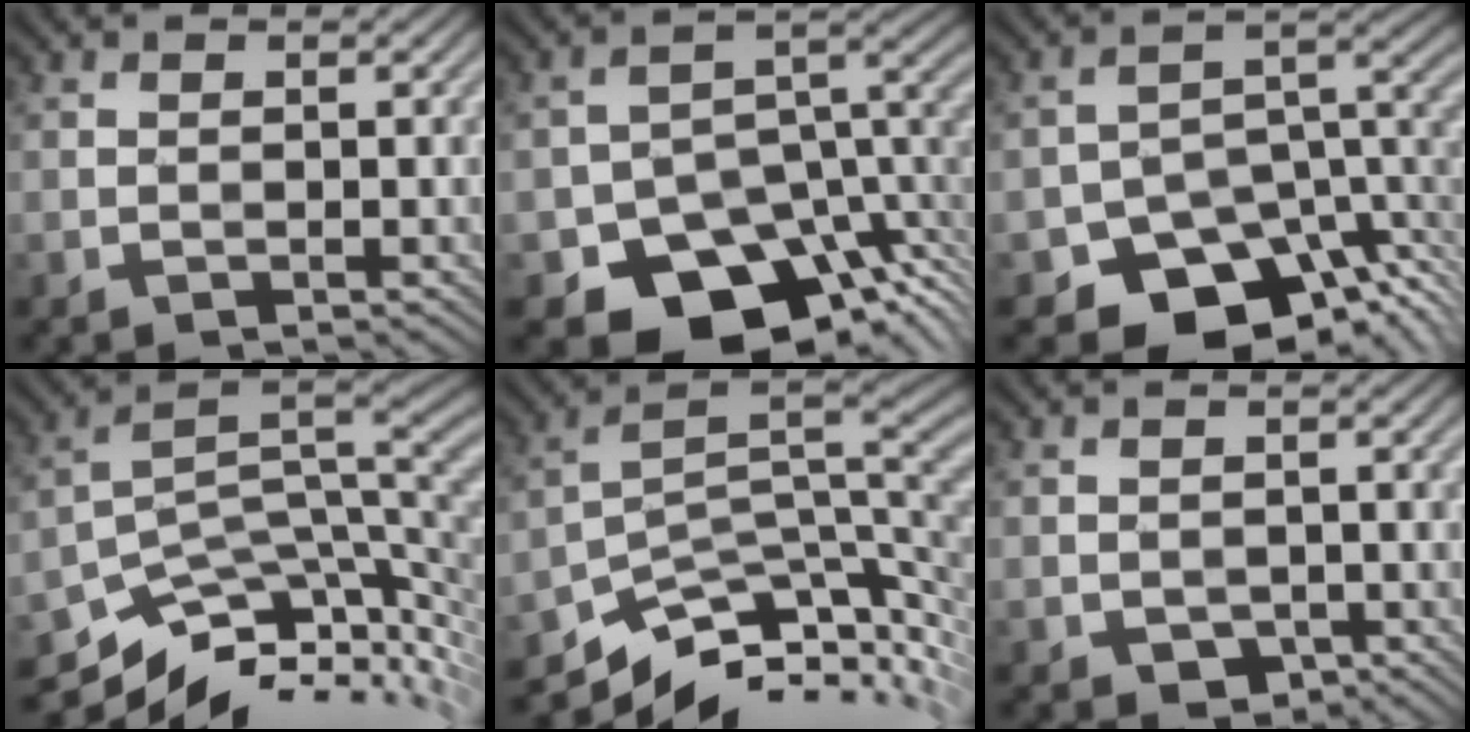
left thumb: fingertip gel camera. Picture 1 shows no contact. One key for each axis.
{"total": 14.3, "fx": -8.5, "fy": 8.6, "fz": 7.6, "tx": -0.117, "ty": -0.036, "tz": -0.119}
{"total": 12.8, "fx": -8.4, "fy": 7.3, "fz": 6.4, "tx": -0.088, "ty": -0.025, "tz": -0.130}
{"total": 11.6, "fx": -4.1, "fy": 5.5, "fz": 9.4, "tx": -0.173, "ty": -0.016, "tz": -0.058}
{"total": 10.6, "fx": -4.5, "fy": 5.3, "fz": 7.9, "tx": -0.137, "ty": -0.012, "tz": -0.068}
{"total": 2.3, "fx": -0.9, "fy": 1.8, "fz": 1.2, "tx": -0.028, "ty": -0.013, "tz": -0.012}